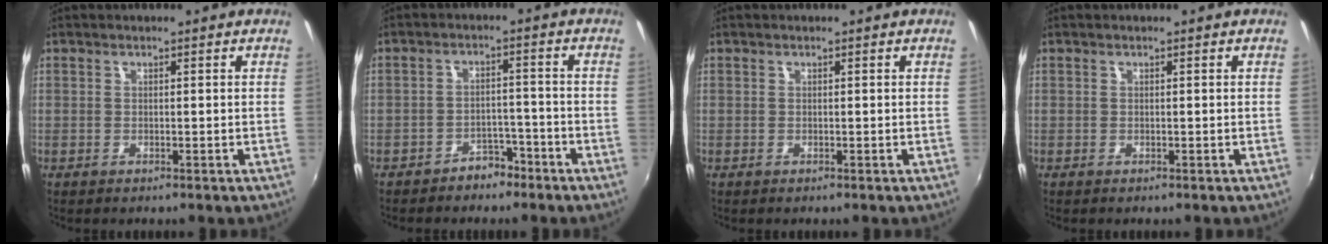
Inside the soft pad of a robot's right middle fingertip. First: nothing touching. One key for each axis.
{"total": 4.6, "fx": -3.7, "fy": 2.4, "fz": 1.2, "tx": -0.027, "ty": 0.015, "tz": -0.049}
{"total": 0.0}
{"total": 0.0}